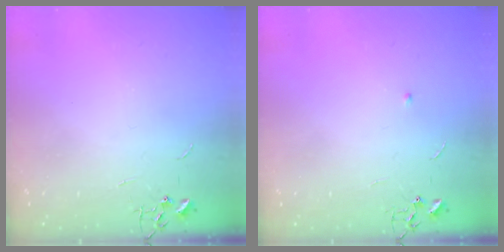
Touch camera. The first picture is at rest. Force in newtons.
{"total": 3.4, "press": 3.4, "slide": 0.7}